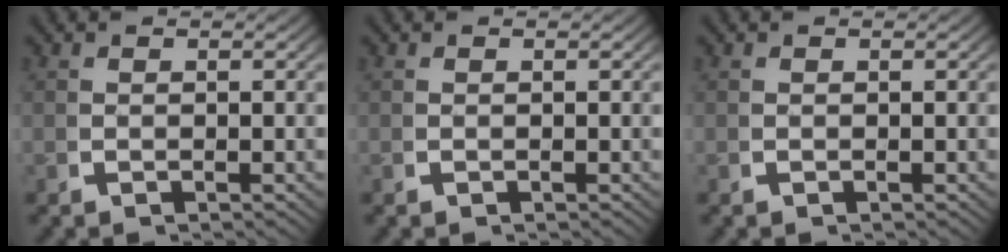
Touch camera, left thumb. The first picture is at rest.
{"total": 0.0}
{"total": 0.0}